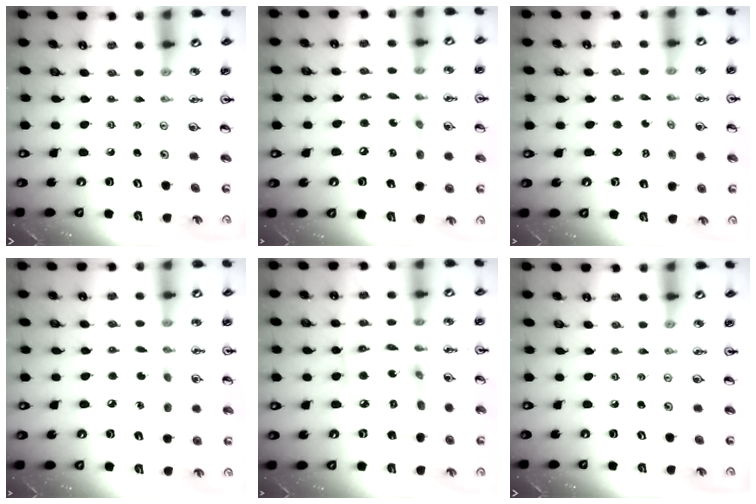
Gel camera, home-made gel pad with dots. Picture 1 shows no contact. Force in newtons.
{"total": 13.3, "press": 13.3, "slide": 1.5}
{"total": 2.1, "press": 2.1, "slide": 0.1}
{"total": 6.1, "press": 6.1, "slide": 0.2}
{"total": 14.3, "press": 14.3, "slide": 1.5}
{"total": 0.0}